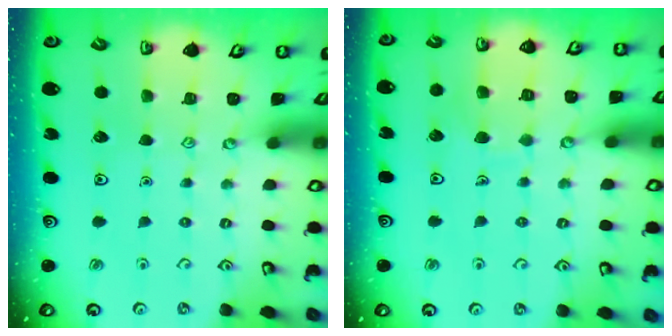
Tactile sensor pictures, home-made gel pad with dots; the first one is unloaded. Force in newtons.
{"total": 6.2, "press": 6.1, "slide": 0.7}